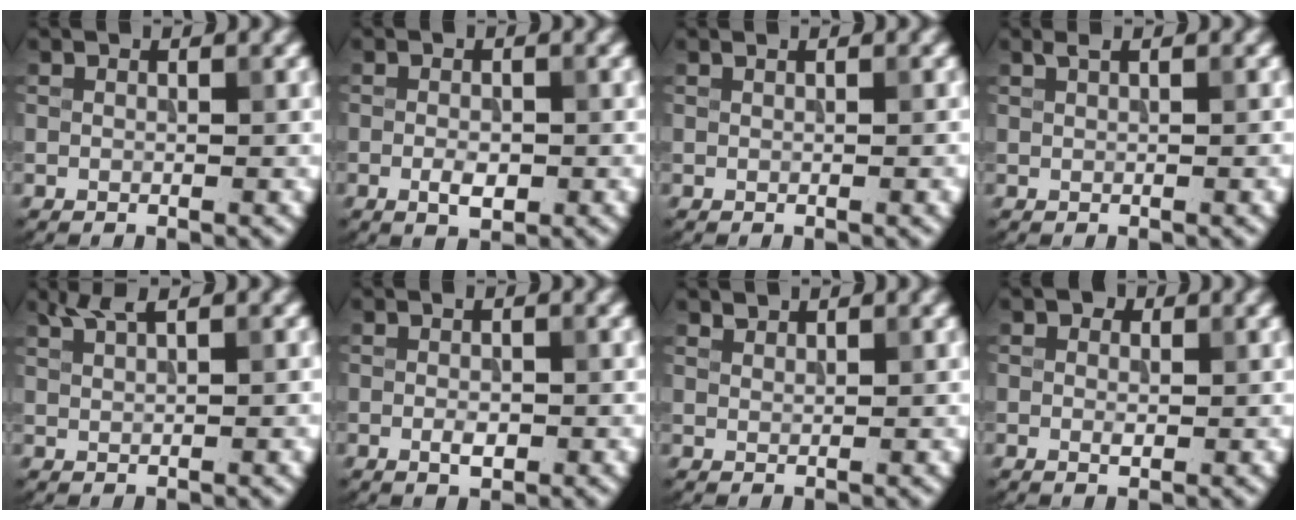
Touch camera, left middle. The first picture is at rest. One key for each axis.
{"total": 1.9, "fx": -0.5, "fy": 0.9, "fz": 1.6, "tx": -0.030, "ty": -0.002, "tz": -0.010}
{"total": 1.1, "fx": 0.2, "fy": 0.3, "fz": 1.0, "tx": -0.008, "ty": 0.005, "tz": 0.001}
{"total": 1.5, "fx": 0.5, "fy": 0.4, "fz": 1.3, "tx": -0.017, "ty": 0.005, "tz": 0.007}
{"total": 2.5, "fx": 1.6, "fy": 0.5, "fz": 1.9, "tx": -0.030, "ty": 0.003, "tz": 0.034}
{"total": 1.5, "fx": -0.4, "fy": 0.7, "fz": 1.3, "tx": -0.025, "ty": -0.002, "tz": -0.008}
{"total": 0.8, "fx": 0.8, "fy": 0.1, "fz": 0.0, "tx": 0.001, "ty": -0.001, "tz": 0.019}
{"total": 1.4, "fx": 0.3, "fy": 1.0, "fz": 1.0, "tx": -0.011, "ty": 0.001, "tz": 0.001}